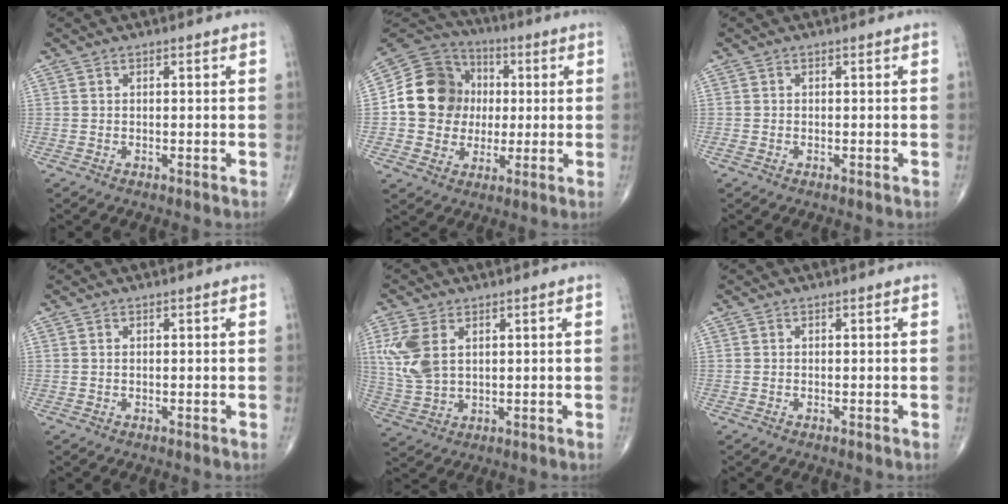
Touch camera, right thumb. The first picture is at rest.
{"total": 14.9, "force": [0.6, 13.4, 6.5], "torque": [-0.083, 0.021, 0.009]}
{"total": 0.6, "force": [-0.3, 0.4, 0.3], "torque": [-0.013, -0.002, -0.008]}
{"total": 0.0}
{"total": 8.5, "force": [2.6, 5.1, 6.3], "torque": [-0.148, -0.003, 0.061]}
{"total": 0.0}